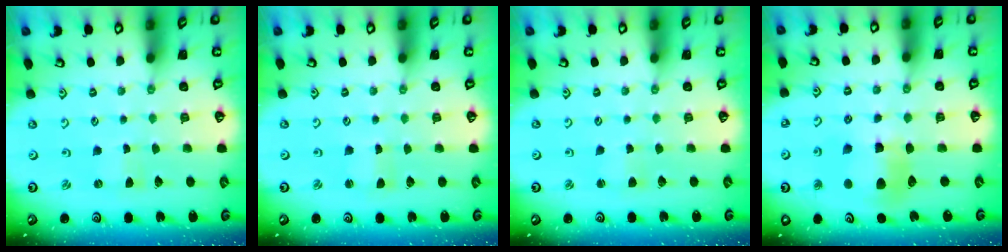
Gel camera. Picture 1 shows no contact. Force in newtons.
{"total": 1.0, "press": 1.0, "slide": 0.0}
{"total": 2.7, "press": 2.6, "slide": 0.4}
{"total": 10.0, "press": 9.9, "slide": 1.3}